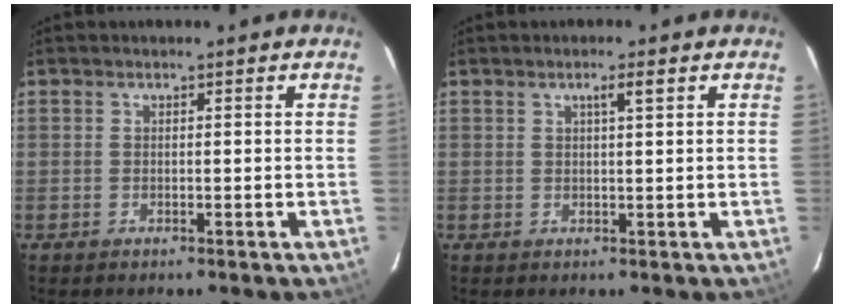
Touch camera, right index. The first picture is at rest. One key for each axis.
{"total": 1.9, "fx": 0.9, "fy": 0.0, "fz": 1.7, "tx": -0.028, "ty": 0.005, "tz": 0.017}